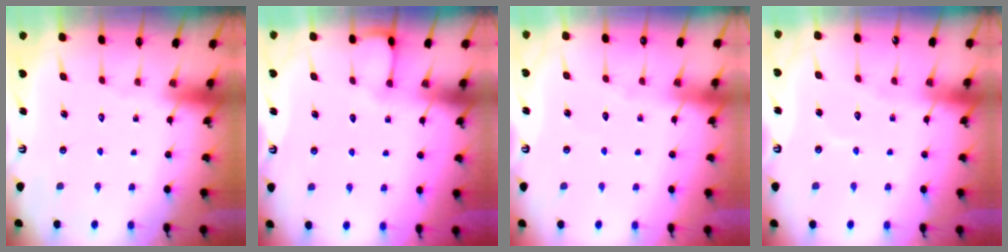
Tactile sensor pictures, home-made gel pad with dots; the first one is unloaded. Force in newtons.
{"total": 2.9, "press": 2.9, "slide": 0.3}
{"total": 3.5, "press": 3.5, "slide": 0.5}
{"total": 4.9, "press": 4.9, "slide": 0.4}